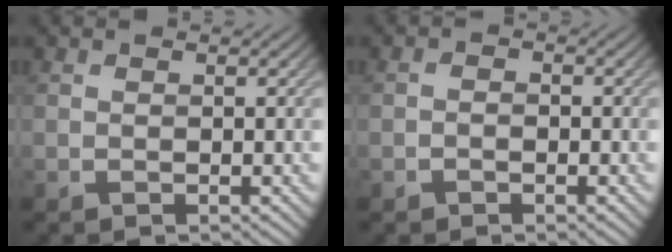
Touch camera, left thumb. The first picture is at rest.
{"total": 1.0, "force": [-0.6, 0.6, 0.4], "torque": [-0.008, 0.001, -0.013]}